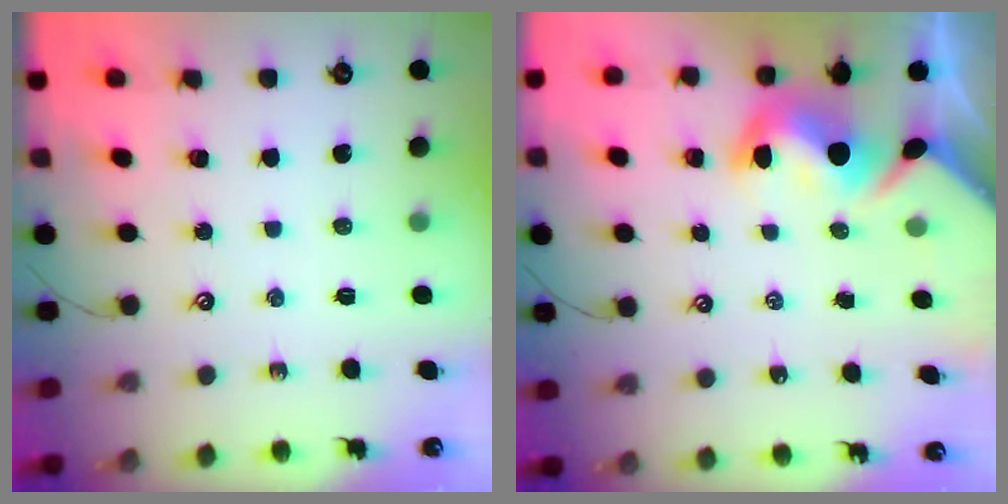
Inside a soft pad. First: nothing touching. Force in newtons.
{"total": 7.2, "press": 7.2, "slide": 0.8}